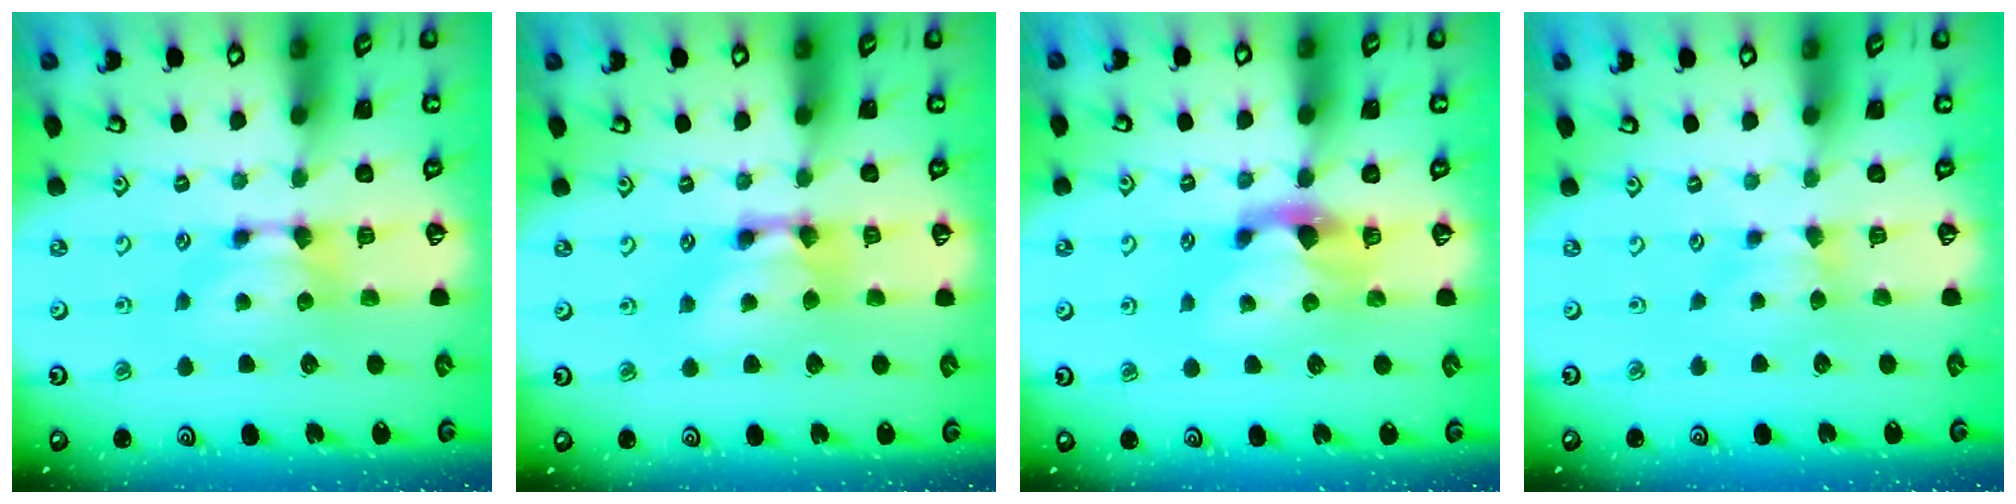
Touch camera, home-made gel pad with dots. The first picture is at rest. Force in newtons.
{"total": 2.6, "press": 2.6, "slide": 0.2}
{"total": 2.2, "press": 1.9, "slide": 1.2}
{"total": 1.7, "press": 1.6, "slide": 0.4}